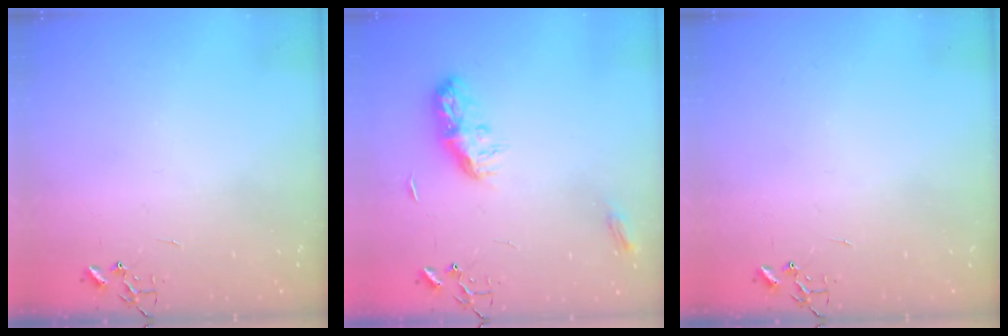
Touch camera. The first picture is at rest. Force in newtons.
{"total": 9.9, "press": 9.9, "slide": 0.1}
{"total": 0.0}